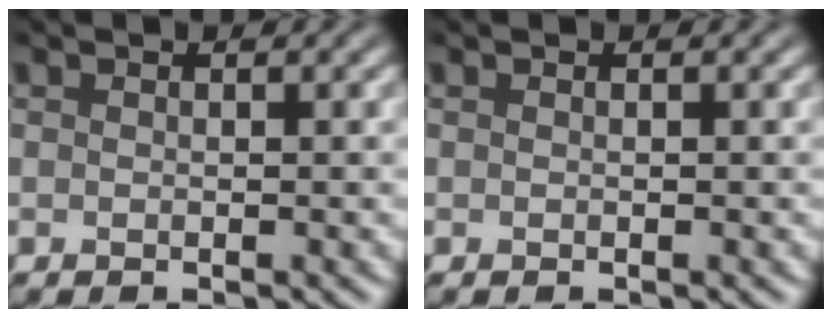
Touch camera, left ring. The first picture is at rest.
{"total": 0.0}